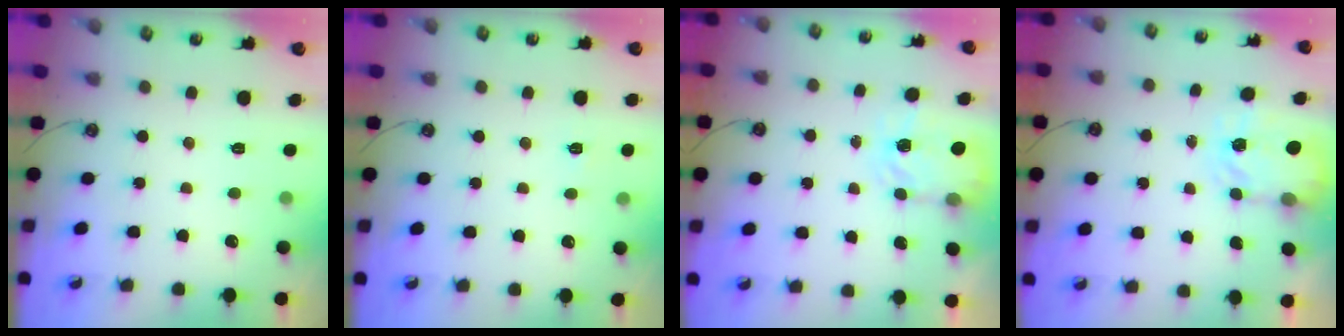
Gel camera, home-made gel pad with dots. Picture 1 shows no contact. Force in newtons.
{"total": 3.7, "press": 3.7, "slide": 0.4}
{"total": 3.9, "press": 3.9, "slide": 0.7}
{"total": 4.0, "press": 3.9, "slide": 0.6}